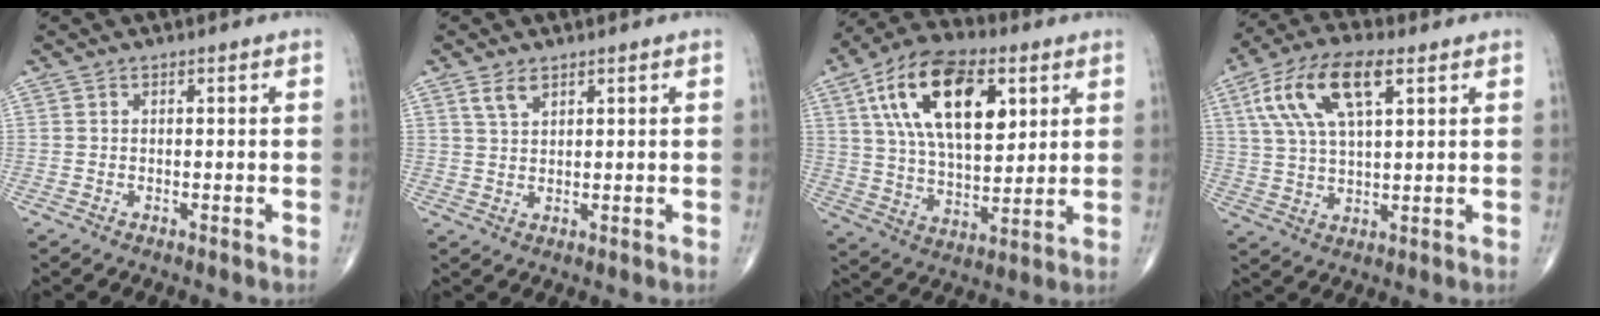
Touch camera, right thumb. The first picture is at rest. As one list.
[{"total": 3.0, "force": [2.0, 1.4, 1.8], "torque": [-0.033, -0.006, 0.044]}, {"total": 21.3, "force": [7.6, 11.0, 16.5], "torque": [-0.265, -0.017, 0.130]}, {"total": 14.3, "force": [5.8, 6.0, 11.6], "torque": [-0.229, 0.006, 0.105]}]